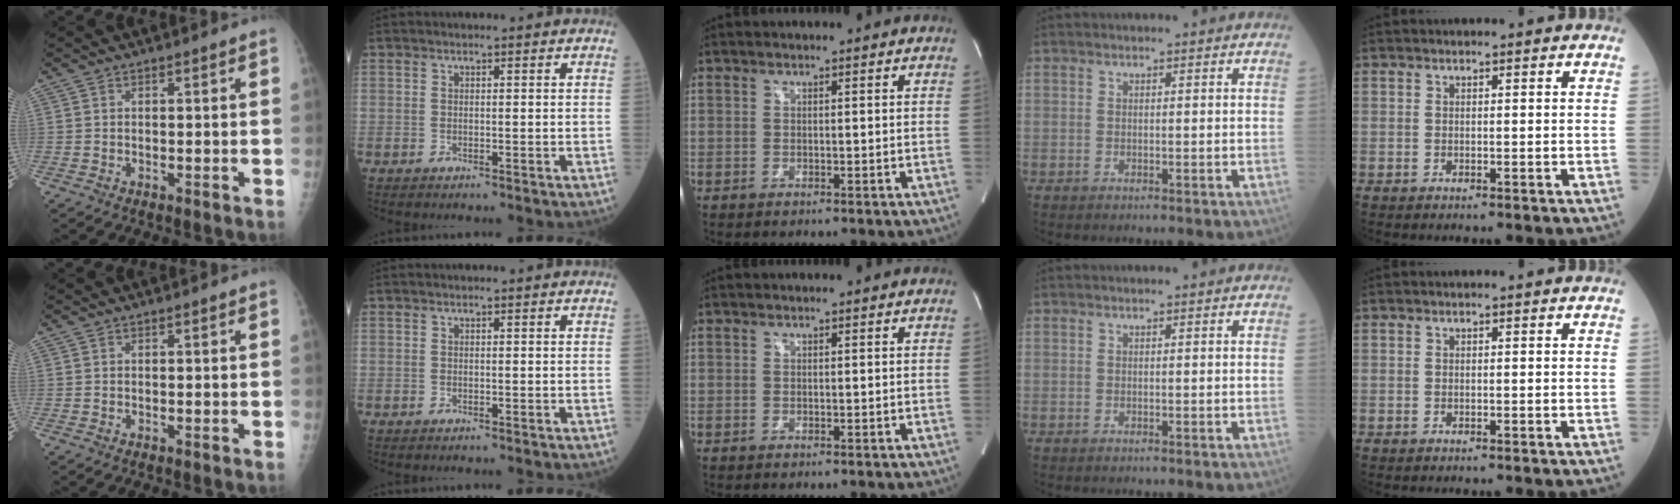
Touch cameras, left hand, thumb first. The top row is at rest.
{}